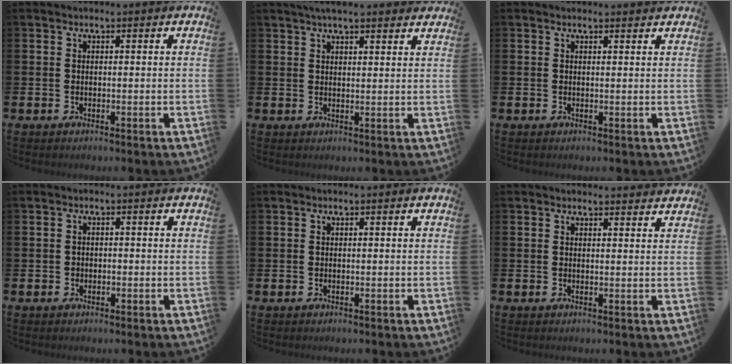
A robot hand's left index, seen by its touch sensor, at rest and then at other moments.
{"total": 3.7, "force": [3.3, 0.5, 1.5], "torque": [-0.035, -0.004, 0.060]}
{"total": 0.7, "force": [0.7, 0.0, 0.1], "torque": [0.004, -0.003, 0.011]}
{"total": 0.9, "force": [-0.4, 0.8, 0.1], "torque": [-0.003, 0.004, -0.010]}
{"total": 0.0}
{"total": 1.6, "force": [1.6, 0.1, -0.1], "torque": [0.007, -0.011, 0.028]}